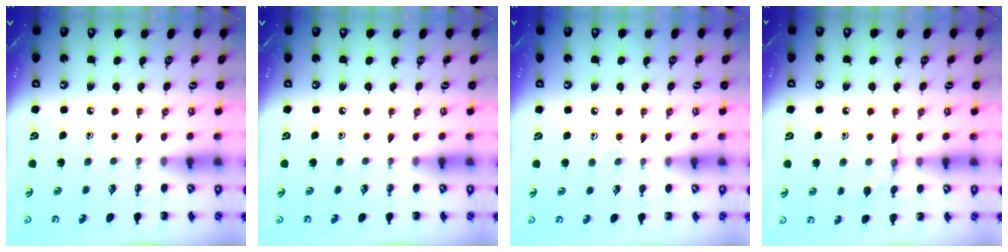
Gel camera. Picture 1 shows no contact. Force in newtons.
{"total": 0.0}
{"total": 4.8, "press": 4.6, "slide": 1.5}
{"total": 4.4, "press": 4.2, "slide": 1.2}